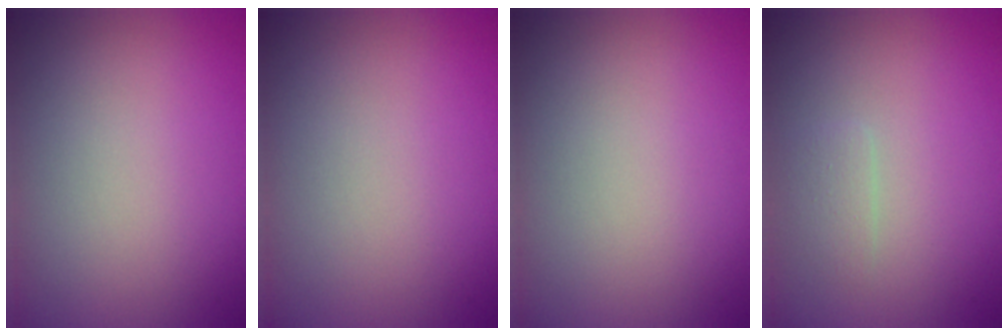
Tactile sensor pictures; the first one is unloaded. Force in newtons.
{"total": 0.0}
{"total": 0.0}
{"total": 1.0, "press": 1.0, "slide": 0.0}